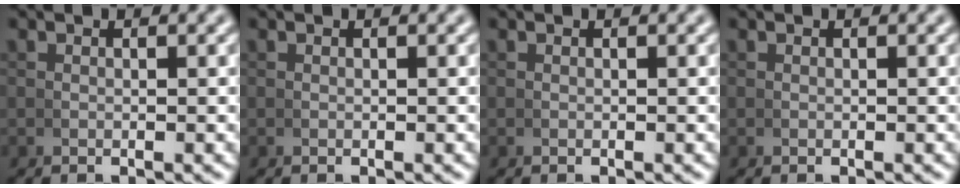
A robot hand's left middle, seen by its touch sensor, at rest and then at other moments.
{"total": 0.0}
{"total": 0.0}
{"total": 0.0}